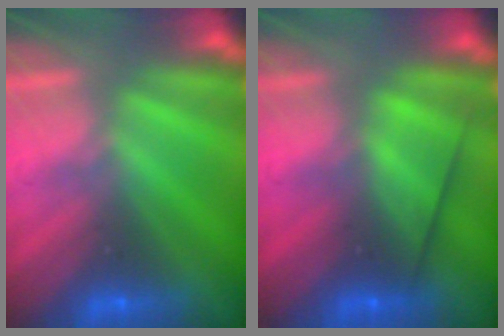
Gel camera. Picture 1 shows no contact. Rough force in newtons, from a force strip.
{"total": 2.7}